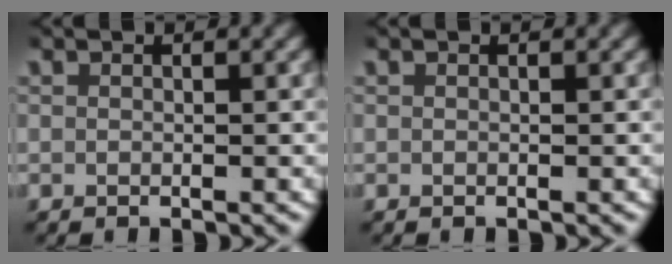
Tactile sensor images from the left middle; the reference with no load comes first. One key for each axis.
{"total": 0.0}